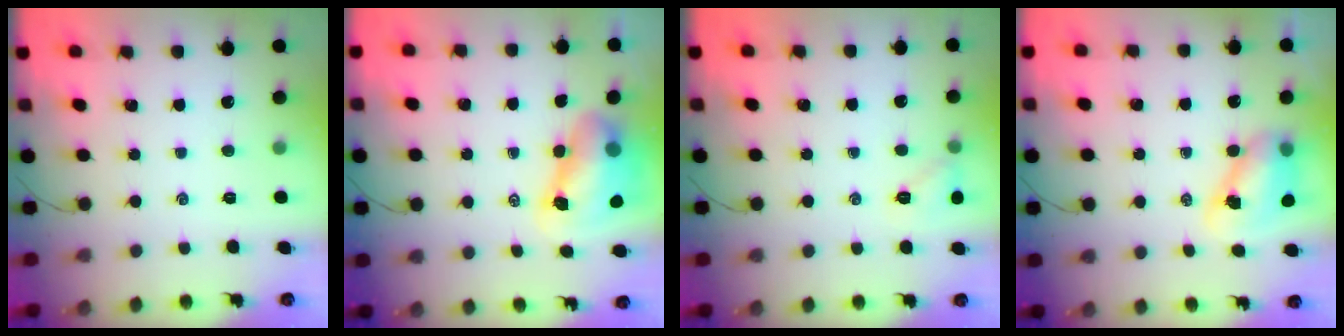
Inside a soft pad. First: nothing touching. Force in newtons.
{"total": 9.6, "press": 9.4, "slide": 2.3}
{"total": 6.5, "press": 6.2, "slide": 1.7}
{"total": 8.3, "press": 8.1, "slide": 1.7}